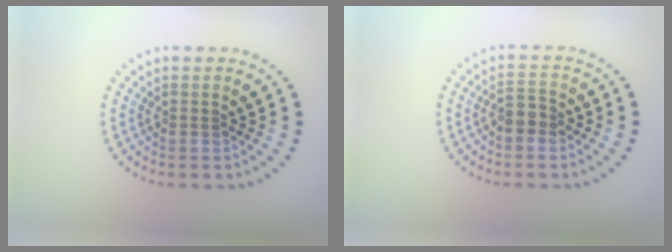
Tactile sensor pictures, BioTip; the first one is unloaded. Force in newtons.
{"total": 1.9, "press": 1.7, "slide": 0.8}